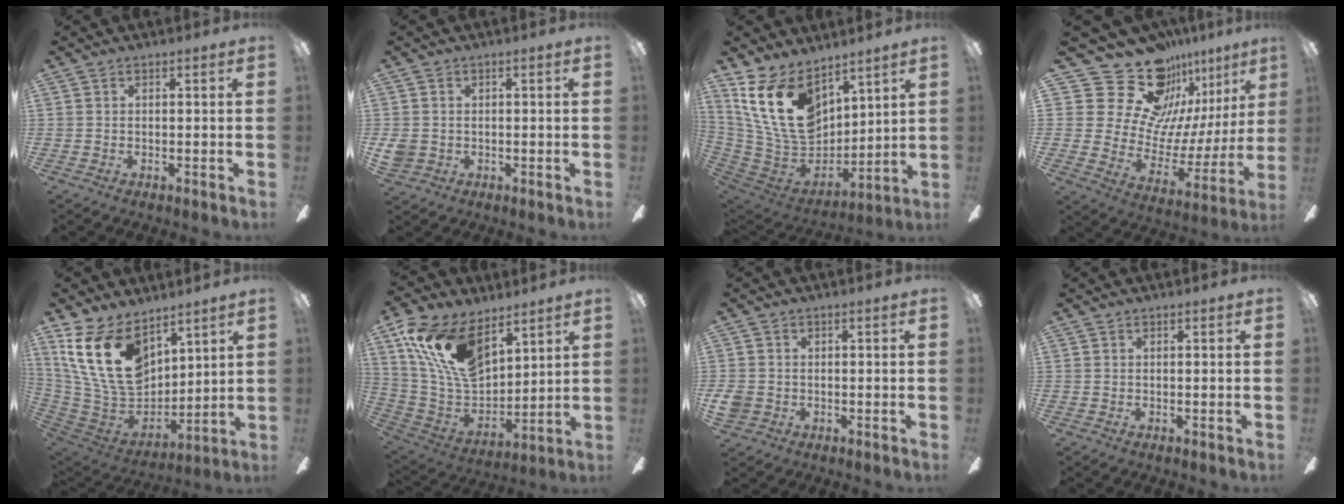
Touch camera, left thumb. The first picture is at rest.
{"total": 3.2, "force": [-0.1, 3.0, 1.1], "torque": [-0.019, 0.002, -0.003]}
{"total": 20.0, "force": [9.0, 12.7, 12.6], "torque": [-0.279, -0.035, 0.166]}
{"total": 24.8, "force": [18.5, 13.5, 9.4], "torque": [-0.163, -0.130, 0.360]}
{"total": 20.7, "force": [9.2, 12.8, 13.4], "torque": [-0.300, -0.031, 0.171]}
{"total": 20.1, "force": [11.0, 10.9, 12.9], "torque": [-0.281, -0.043, 0.201]}
{"total": 3.6, "force": [-0.7, 3.2, 1.4], "torque": [-0.037, 0.003, -0.013]}
{"total": 0.0}